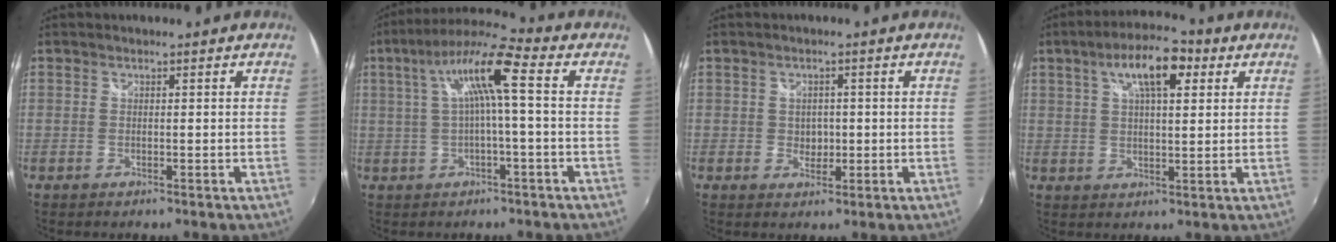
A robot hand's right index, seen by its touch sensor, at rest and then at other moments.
{"total": 10.2, "force": [1.5, 1.0, 10.1], "torque": [-0.192, 0.024, 0.029]}
{"total": 2.6, "force": [-0.2, 2.4, 1.1], "torque": [-0.014, 0.001, -0.003]}
{"total": 10.2, "force": [4.4, 3.7, 8.4], "torque": [-0.144, 0.024, 0.070]}